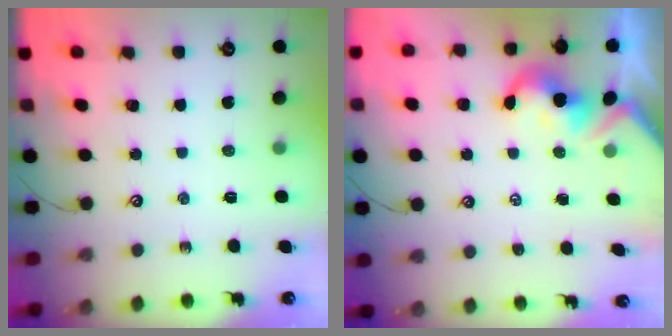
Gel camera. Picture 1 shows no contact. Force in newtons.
{"total": 1.9, "press": 1.9, "slide": 0.3}